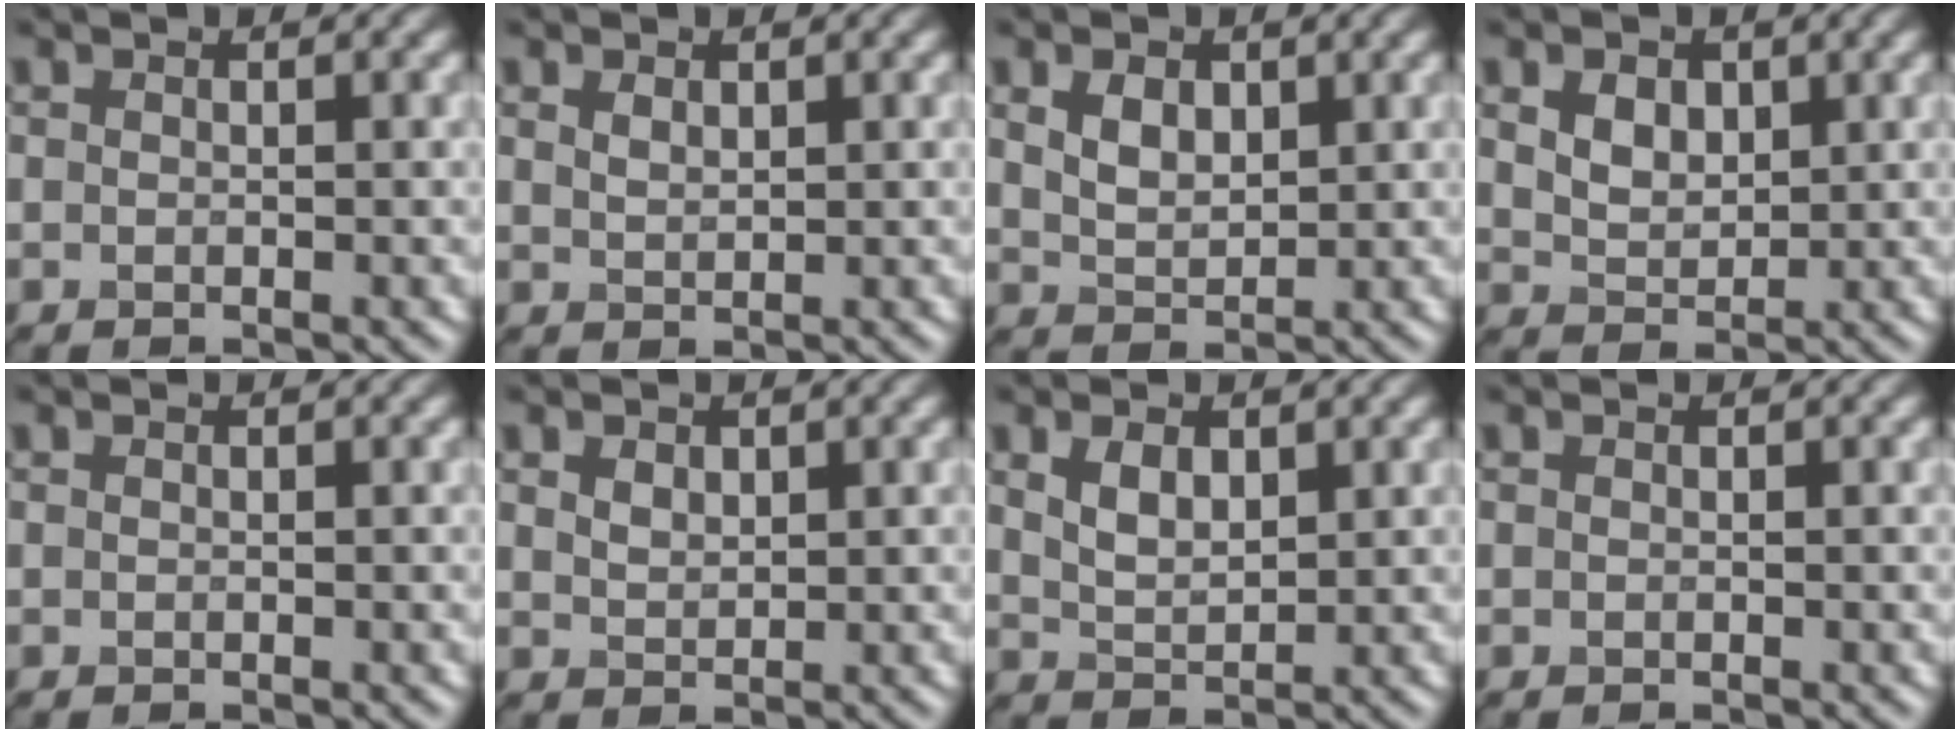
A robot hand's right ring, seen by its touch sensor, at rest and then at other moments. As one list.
[{"total": 1.2, "force": [0.7, 0.7, 0.7], "torque": [-0.015, -0.001, 0.017]}, {"total": 2.6, "force": [1.1, 1.7, 1.7], "torque": [-0.035, -0.002, 0.024]}, {"total": 2.9, "force": [1.2, 2.0, 1.7], "torque": [-0.033, -0.002, 0.018]}, {"total": 0.0}, {"total": 1.5, "force": [0.8, 1.0, 0.8], "torque": [-0.015, -0.001, 0.017]}, {"total": 2.6, "force": [1.2, 1.5, 1.8], "torque": [-0.040, -0.002, 0.029]}, {"total": 0.0}]